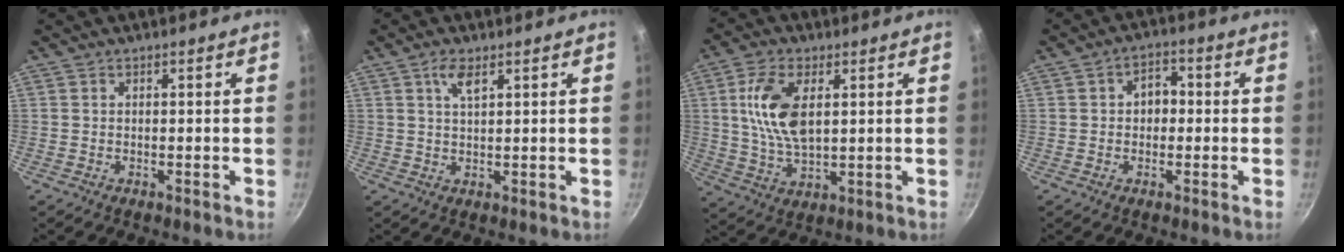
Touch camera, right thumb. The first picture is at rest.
{"total": 3.5, "force": [1.8, 1.3, 2.8], "torque": [-0.049, -0.006, 0.035]}
{"total": 11.7, "force": [2.8, 6.1, 9.7], "torque": [-0.181, -0.008, 0.056]}
{"total": 4.8, "force": [0.1, 3.7, 3.1], "torque": [-0.014, 0.014, -0.003]}